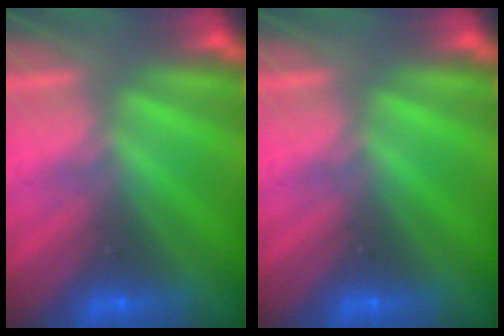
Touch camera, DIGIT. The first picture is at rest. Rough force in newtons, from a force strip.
{"total": 0.0}